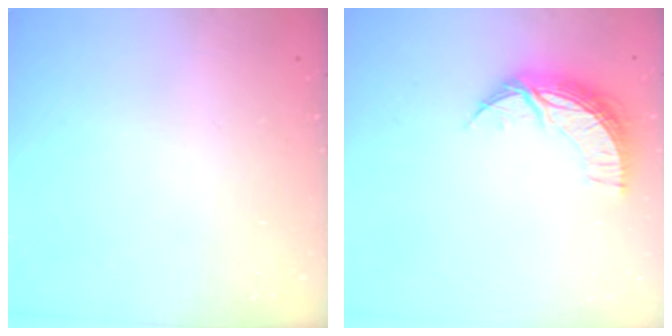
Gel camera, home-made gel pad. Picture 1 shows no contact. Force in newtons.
{"total": 10.0, "press": 10.0, "slide": 0.5}